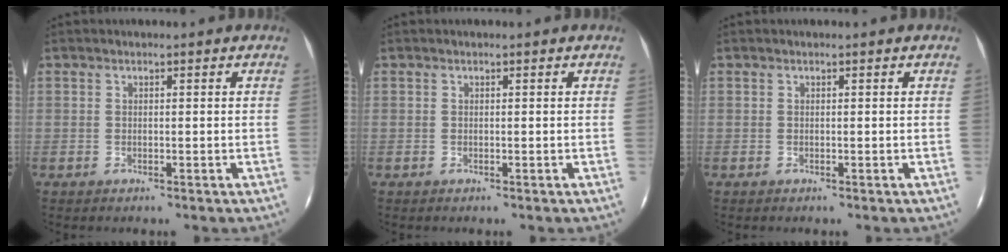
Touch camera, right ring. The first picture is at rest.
{"total": 0.0}
{"total": 0.0}